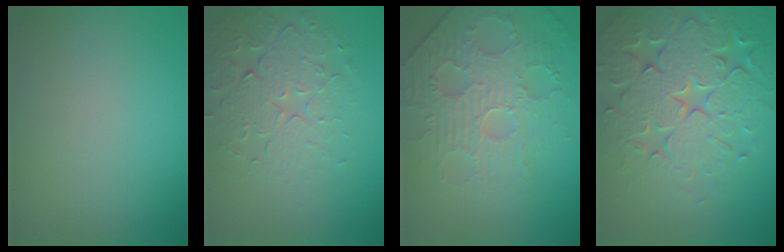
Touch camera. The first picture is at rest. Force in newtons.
{"total": 4.0, "press": 3.7, "slide": 1.4}
{"total": 4.4, "press": 4.3, "slide": 1.2}
{"total": 7.8, "press": 7.6, "slide": 1.6}